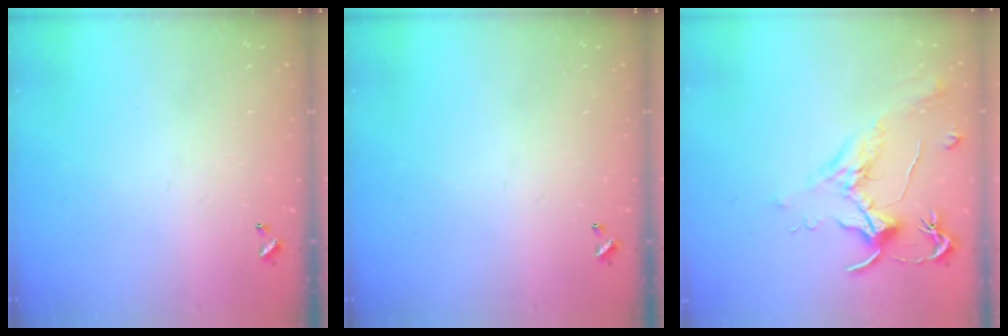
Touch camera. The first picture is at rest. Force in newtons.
{"total": 0.0}
{"total": 1.8, "press": 1.7, "slide": 0.8}